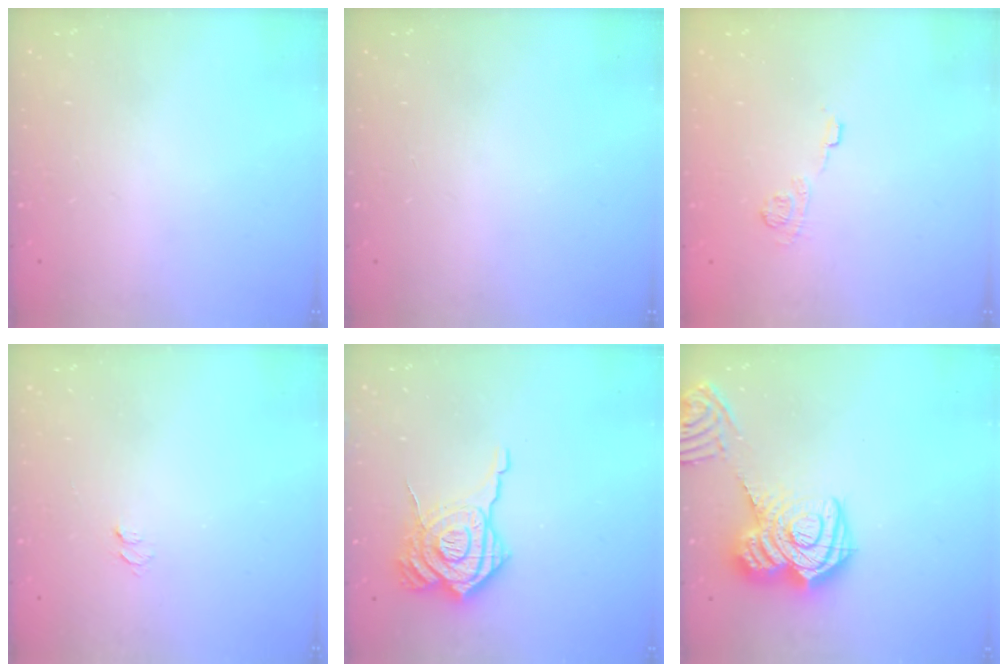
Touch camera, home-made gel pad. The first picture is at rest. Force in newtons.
{"total": 0.0}
{"total": 8.0, "press": 7.9, "slide": 1.0}
{"total": 3.6, "press": 3.6, "slide": 0.4}
{"total": 19.3, "press": 19.2, "slide": 2.0}
{"total": 20.4, "press": 20.3, "slide": 2.1}